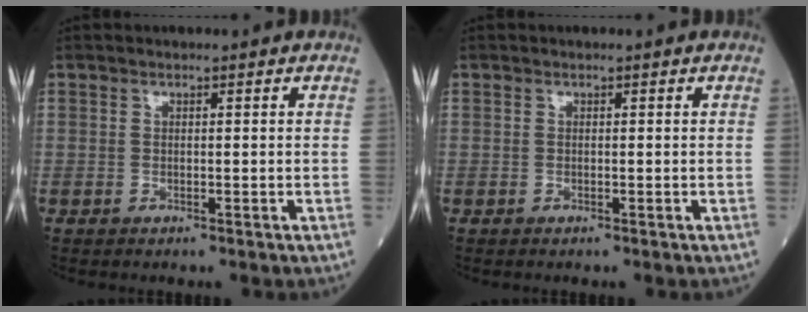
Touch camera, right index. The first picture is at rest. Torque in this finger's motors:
{"motor_torque": [0.01, 0.01, 0.00, -0.01]}